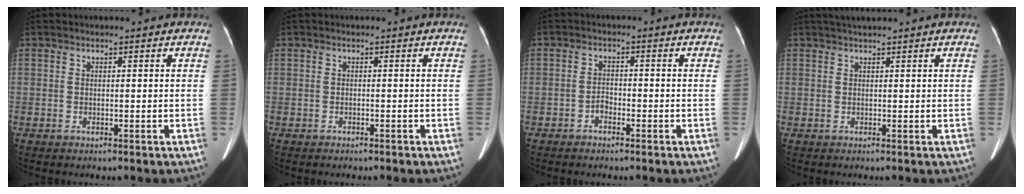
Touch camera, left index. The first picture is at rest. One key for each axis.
{"total": 0.8, "fx": -0.8, "fy": 0.2, "fz": 0.3, "tx": -0.008, "ty": -0.002, "tz": -0.009}
{"total": 1.7, "fx": -1.2, "fy": 0.8, "fz": 0.9, "tx": -0.015, "ty": 0.003, "tz": -0.022}
{"total": 2.3, "fx": 2.0, "fy": -0.4, "fz": 1.0, "tx": -0.013, "ty": 0.020, "tz": 0.039}